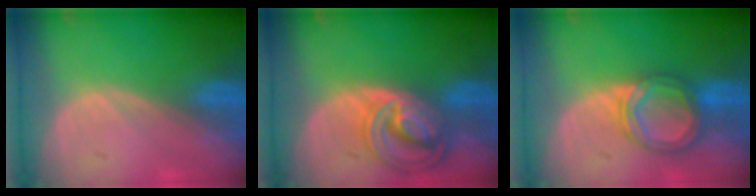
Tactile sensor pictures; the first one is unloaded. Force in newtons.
{"total": 8.8, "press": 7.6, "slide": 4.4}
{"total": 6.3, "press": 5.9, "slide": 2.3}